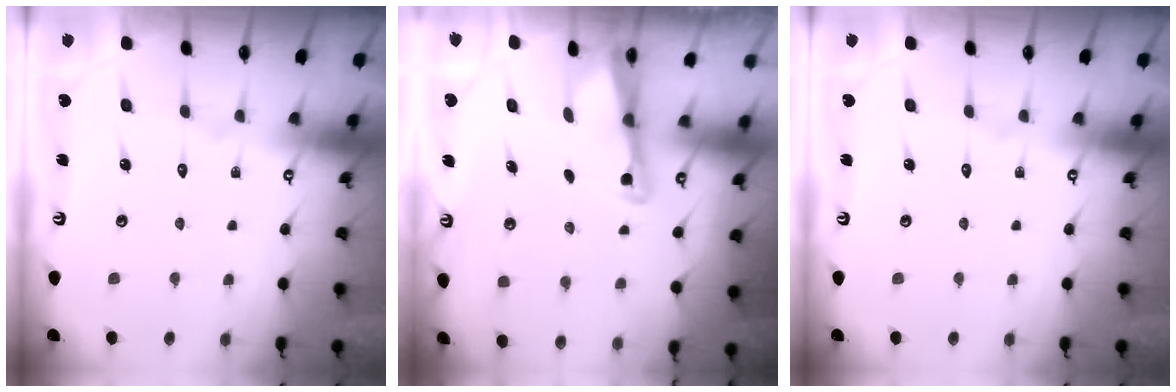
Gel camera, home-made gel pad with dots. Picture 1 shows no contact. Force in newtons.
{"total": 2.9, "press": 2.9, "slide": 0.3}
{"total": 0.0}